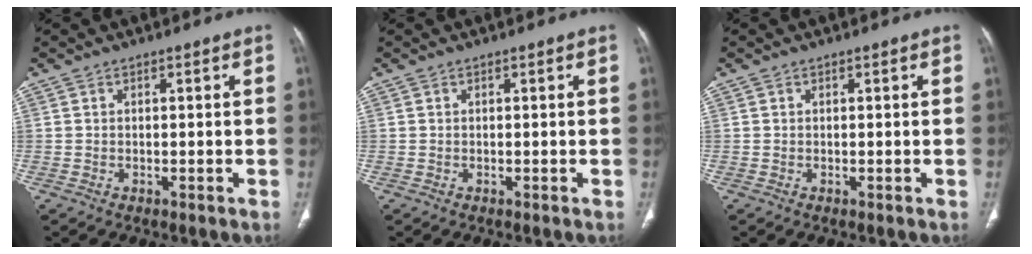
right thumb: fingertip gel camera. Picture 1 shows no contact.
{"total": 0.0}
{"total": 0.0}